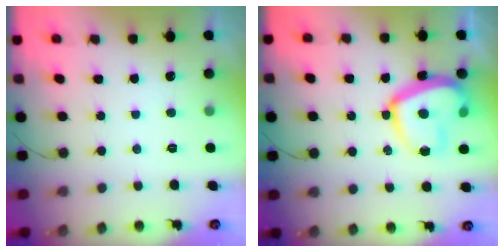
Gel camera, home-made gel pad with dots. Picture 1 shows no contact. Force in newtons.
{"total": 16.3, "press": 16.3, "slide": 1.4}